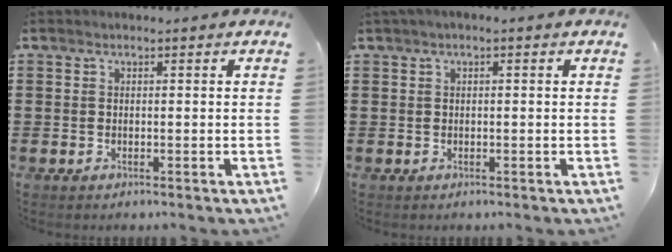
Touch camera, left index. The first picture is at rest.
{"total": 0.9, "force": [0.1, 0.1, 0.9], "torque": [-0.016, -0.001, 0.002]}